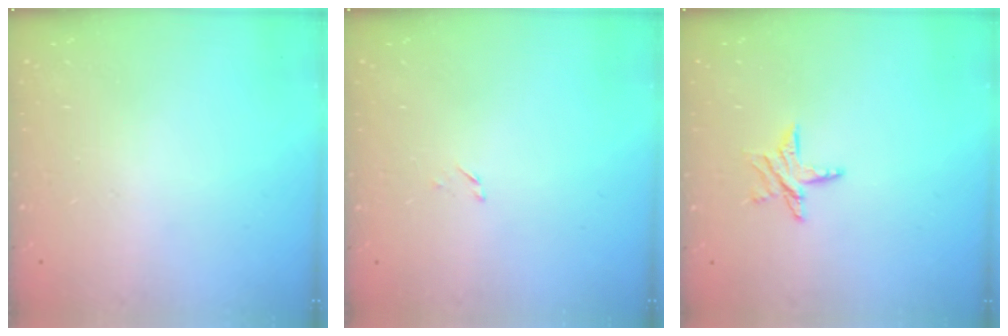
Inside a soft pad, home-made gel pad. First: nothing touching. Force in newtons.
{"total": 1.4, "press": 1.4, "slide": 0.2}
{"total": 6.7, "press": 6.7, "slide": 0.4}